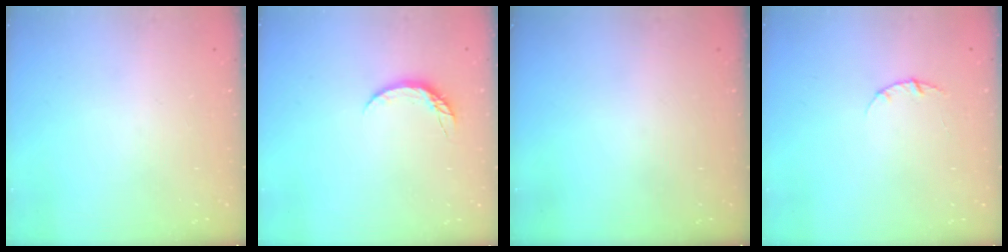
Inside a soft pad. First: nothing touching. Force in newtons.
{"total": 5.3, "press": 5.2, "slide": 0.6}
{"total": 0.0}
{"total": 2.8, "press": 2.8, "slide": 0.4}